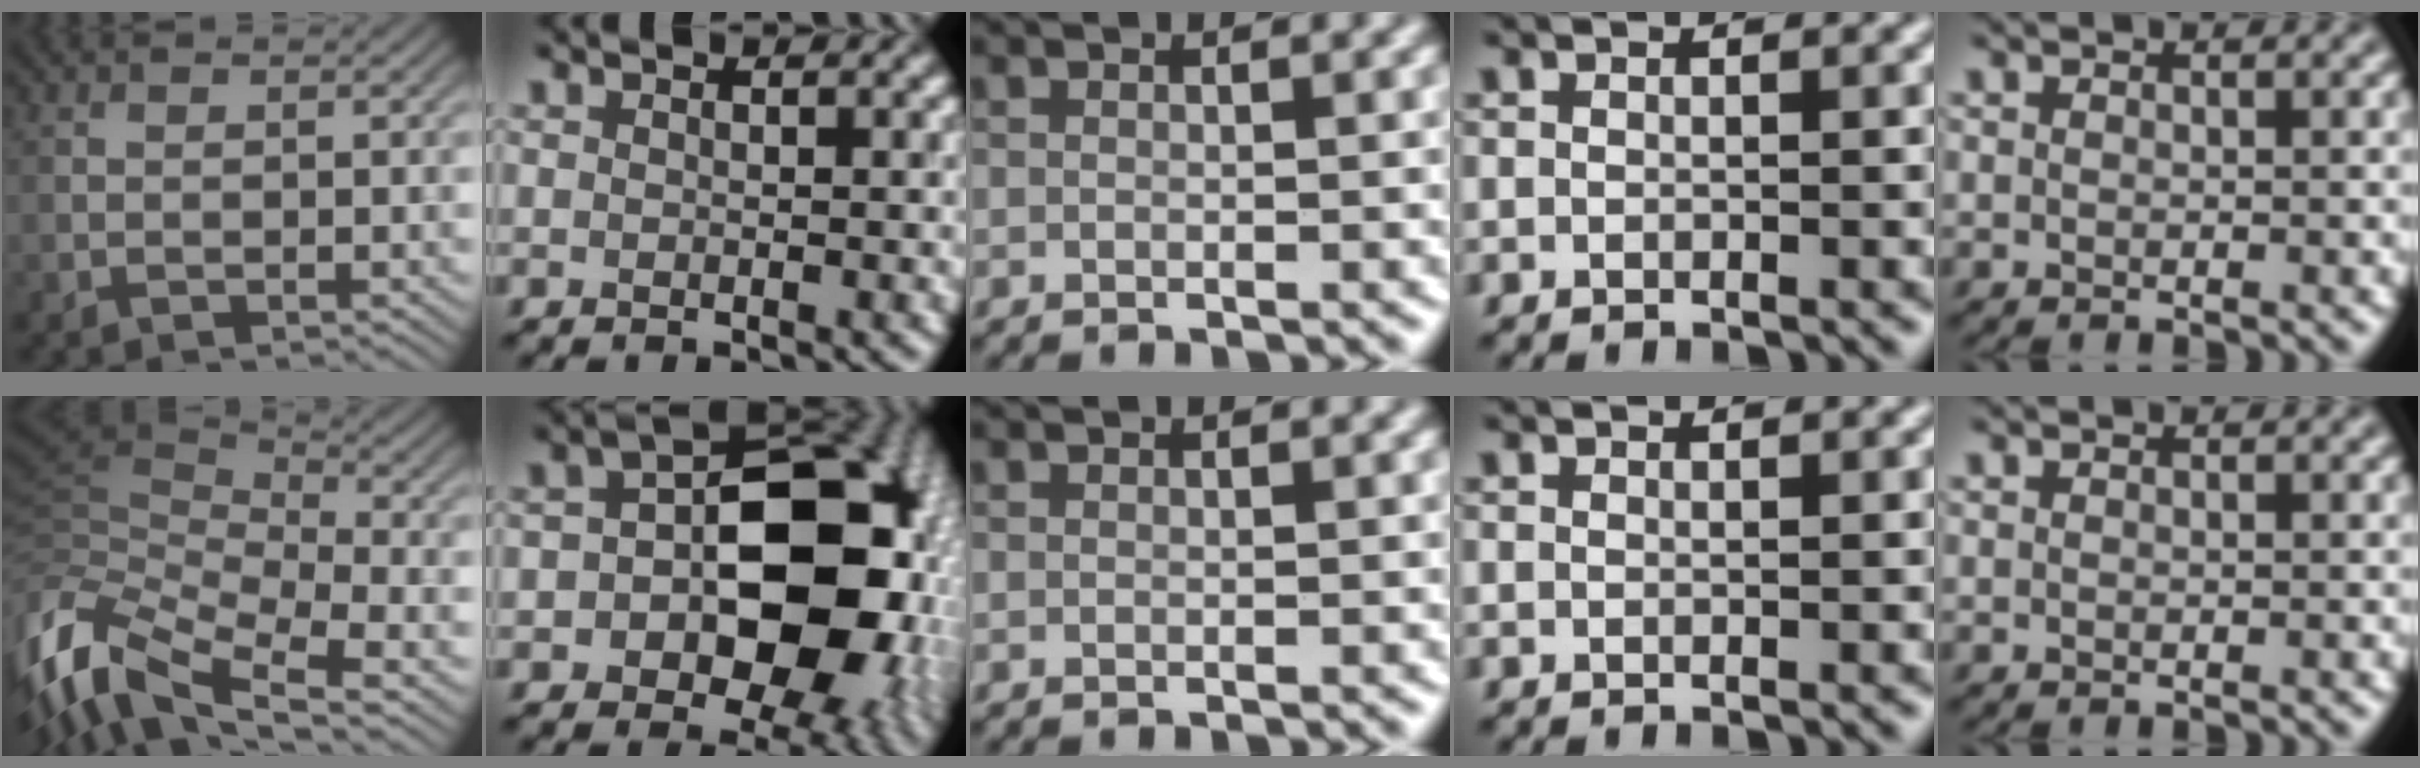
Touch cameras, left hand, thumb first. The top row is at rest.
{"thumb": {"total": 14.6, "force": [-6.4, 6.9, 11.1], "torque": [-0.283, -0.014, -0.118]}, "index": {"total": 15.8, "force": [-1.9, 10.1, 11.9], "torque": [-0.135, 0.002, -0.034]}}